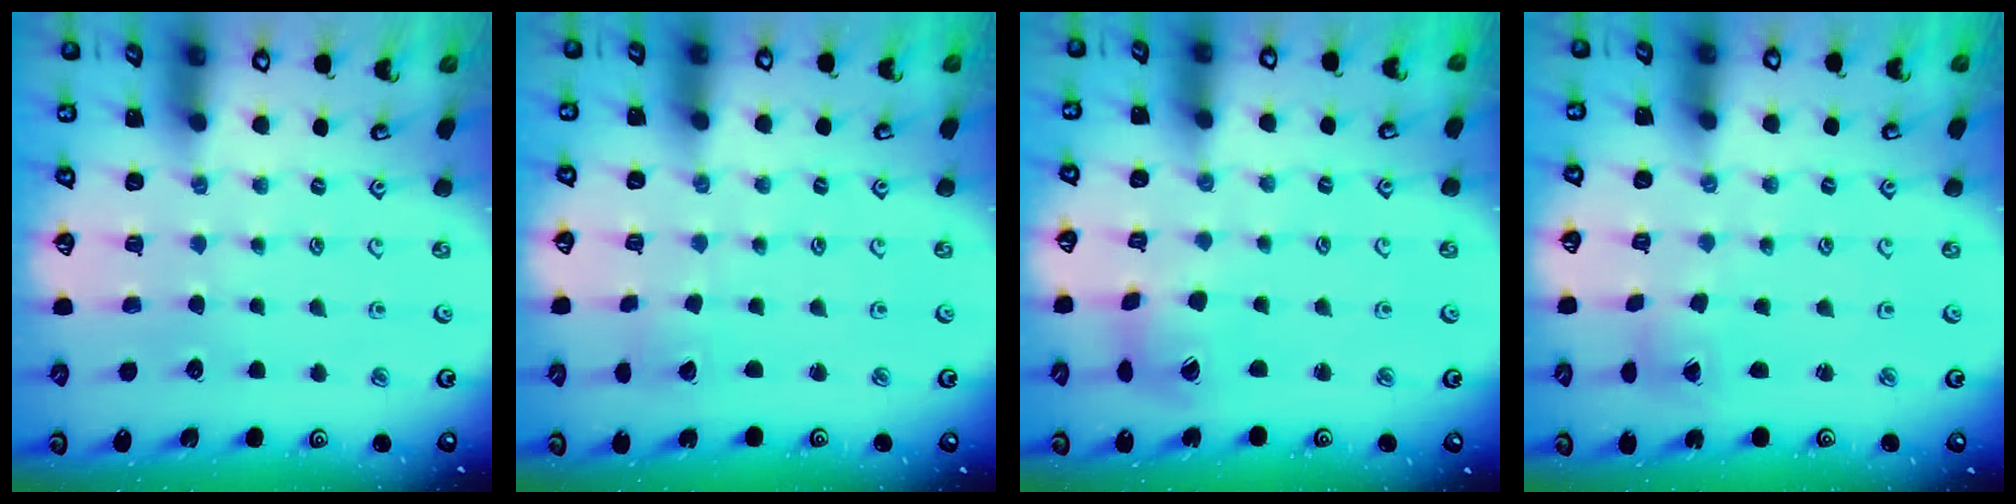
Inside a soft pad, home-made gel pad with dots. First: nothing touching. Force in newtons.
{"total": 1.2, "press": 1.2, "slide": 0.0}
{"total": 6.1, "press": 6.1, "slide": 0.7}
{"total": 0.0}